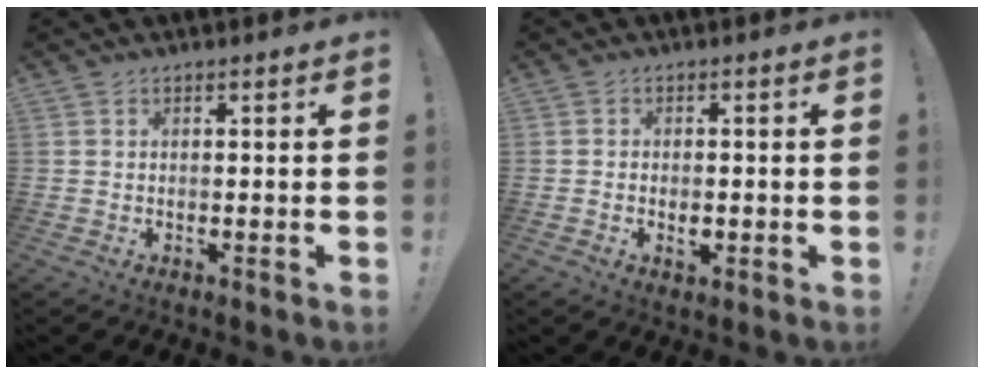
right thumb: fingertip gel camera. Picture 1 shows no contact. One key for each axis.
{"total": 2.6, "fx": -1.1, "fy": 1.7, "fz": 1.7, "tx": -0.016, "ty": 0.002, "tz": -0.018}